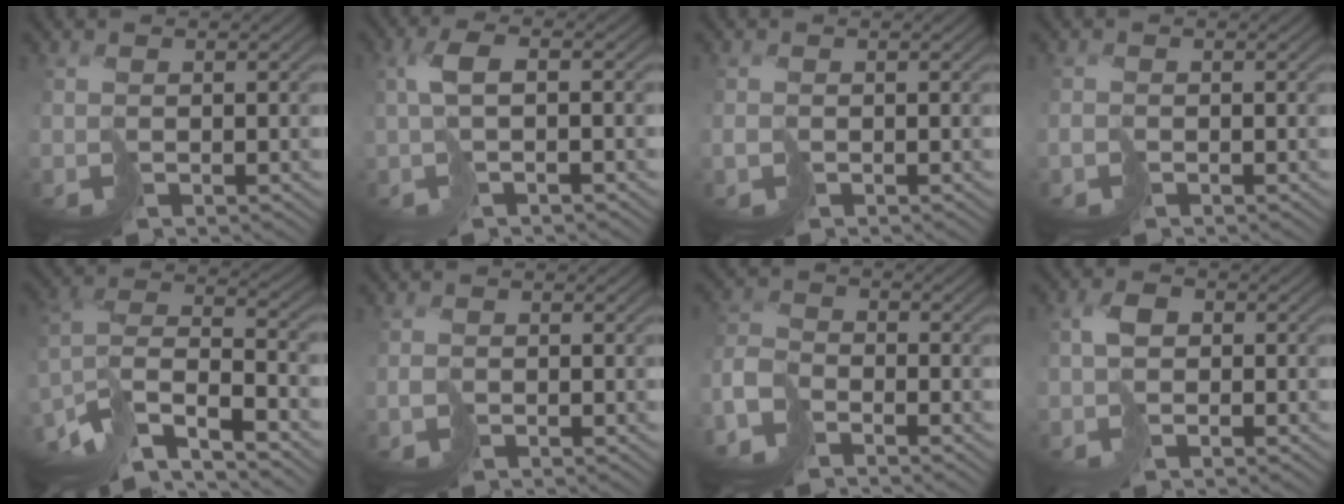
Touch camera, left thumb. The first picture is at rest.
{"total": 3.4, "force": [0.0, 1.0, 3.3], "torque": [-0.072, 0.011, -0.005]}
{"total": 1.0, "force": [-0.4, 0.7, 0.6], "torque": [-0.016, -0.005, -0.009]}
{"total": 1.0, "force": [-0.6, 0.6, 0.4], "torque": [-0.009, 0.000, -0.016]}
{"total": 12.3, "force": [-8.3, 4.1, 8.0], "torque": [-0.174, -0.012, -0.166]}
{"total": 0.9, "force": [-0.4, 0.7, 0.4], "torque": [-0.008, 0.000, -0.011]}
{"total": 5.8, "force": [-4.3, 2.6, 2.9], "torque": [-0.069, -0.006, -0.103]}
{"total": 2.8, "force": [-0.4, 1.9, 2.1], "torque": [-0.038, 0.007, -0.015]}